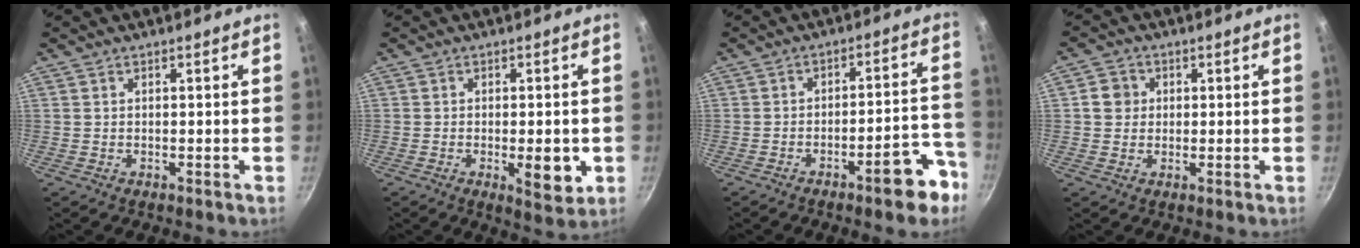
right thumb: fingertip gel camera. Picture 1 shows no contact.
{"total": 6.5, "force": [-1.4, 2.6, 5.8], "torque": [-0.065, -0.006, -0.015]}
{"total": 9.8, "force": [-5.8, 2.8, 7.4], "torque": [-0.074, 0.057, -0.071]}
{"total": 3.9, "force": [0.5, 3.7, 1.2], "torque": [0.002, 0.006, 0.001]}